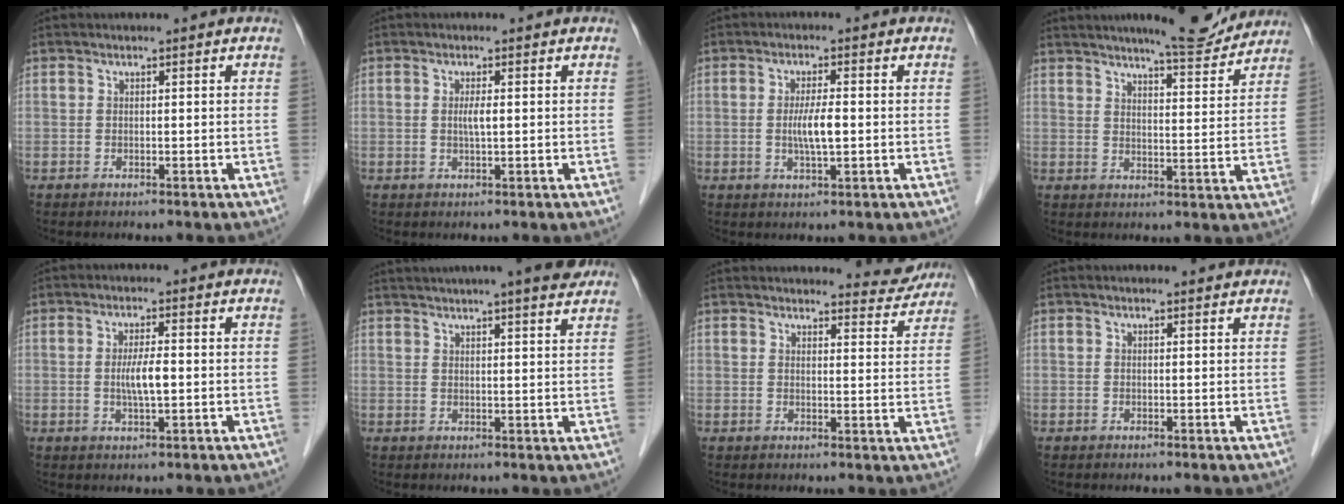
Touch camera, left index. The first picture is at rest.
{"total": 1.7, "force": [0.1, 0.1, 1.6], "torque": [-0.034, 0.000, 0.002]}
{"total": 4.0, "force": [-0.4, 0.5, 4.0], "torque": [-0.080, -0.005, -0.006]}
{"total": 9.2, "force": [8.5, 0.9, 3.5], "torque": [-0.053, -0.005, 0.110]}
{"total": 3.7, "force": [-0.3, 0.5, 3.7], "torque": [-0.073, -0.003, -0.004]}
{"total": 12.6, "force": [10.7, 0.7, 6.5], "torque": [-0.100, 0.019, 0.135]}
{"total": 5.8, "force": [5.7, 0.9, 0.2], "torque": [0.003, -0.016, 0.055]}
{"total": 1.1, "force": [1.1, 0.2, 0.1], "torque": [-0.013, 0.000, 0.013]}